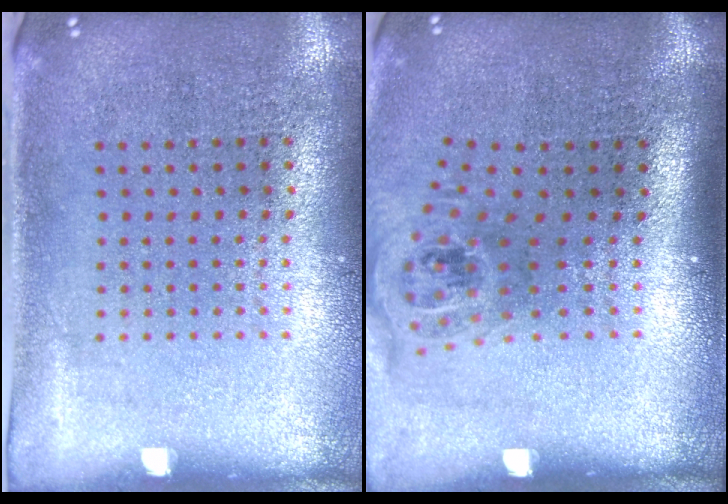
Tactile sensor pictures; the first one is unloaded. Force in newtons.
{"total": 1.5, "press": 1.1, "slide": 1.0}